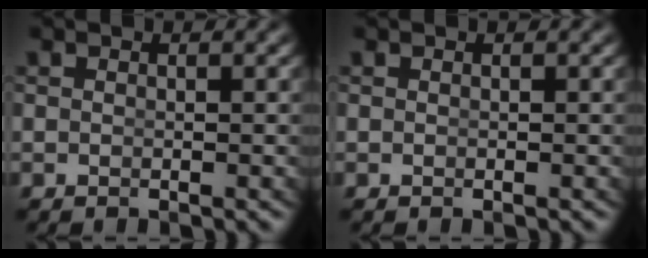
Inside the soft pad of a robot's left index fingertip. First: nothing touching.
{"total": 0.0}